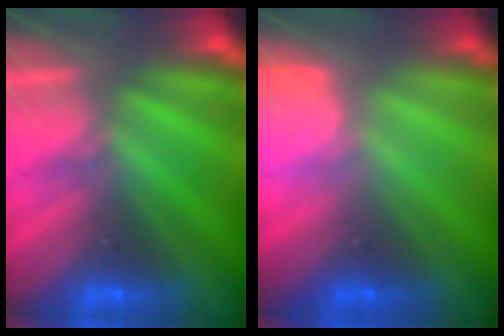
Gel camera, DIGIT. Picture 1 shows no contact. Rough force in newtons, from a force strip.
{"total": 2.9}